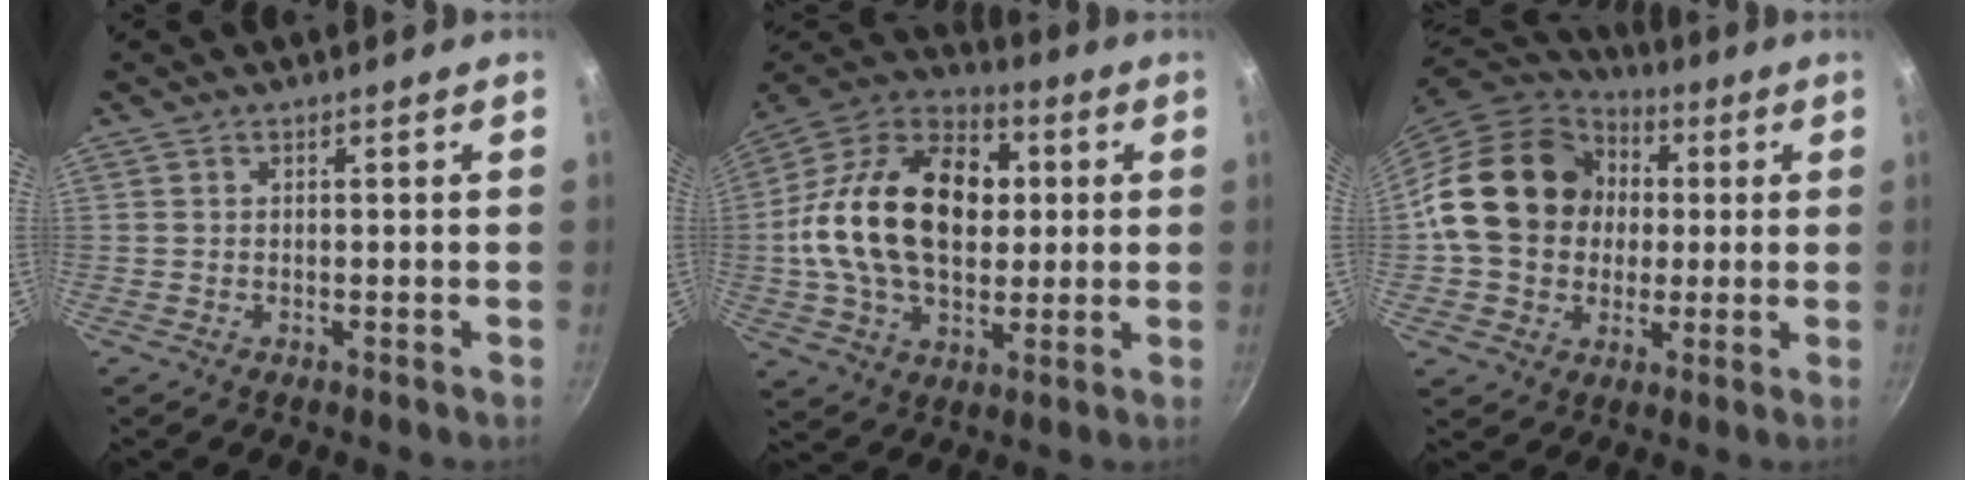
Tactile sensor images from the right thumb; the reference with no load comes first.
{"total": 25.8, "force": [2.4, 17.4, 19.0], "torque": [-0.308, 0.027, 0.029]}
{"total": 19.7, "force": [1.9, 16.3, 10.8], "torque": [-0.161, 0.029, 0.029]}